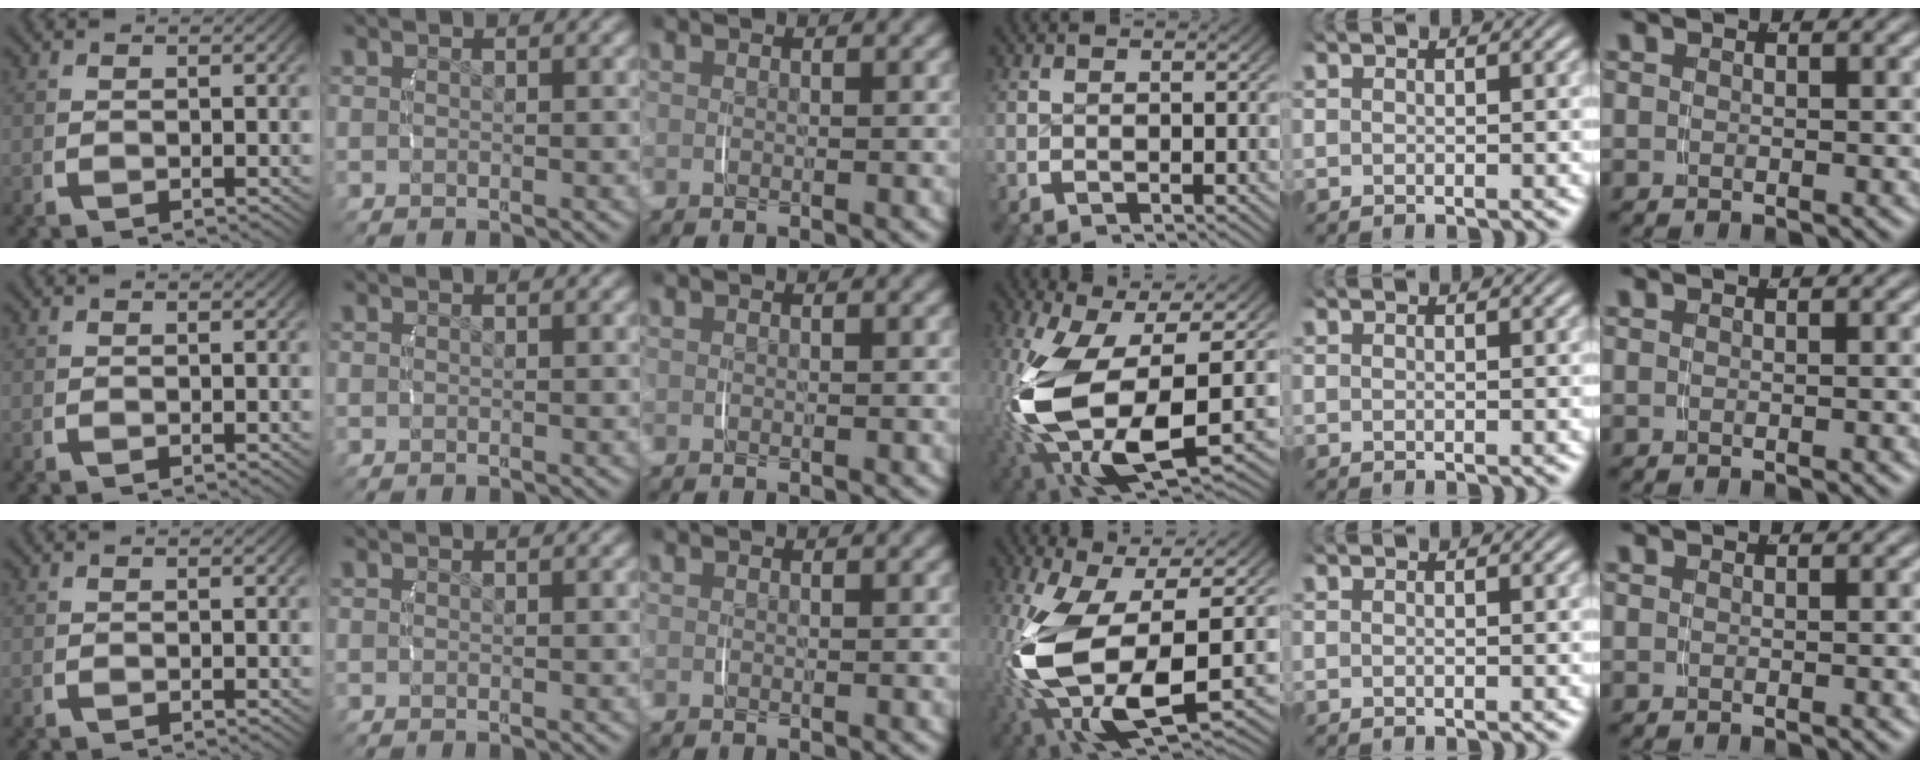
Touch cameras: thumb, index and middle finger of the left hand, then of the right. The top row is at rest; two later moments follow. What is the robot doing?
{"motion": "lift_and_place", "object": "camera"}